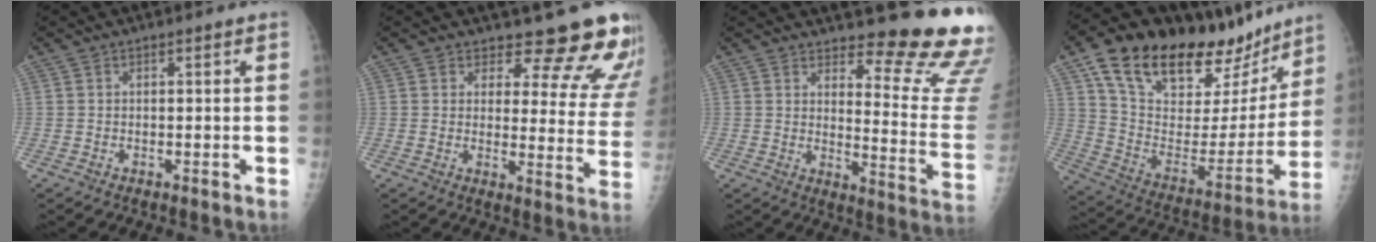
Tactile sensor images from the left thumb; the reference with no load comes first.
{"total": 14.9, "force": [13.7, 4.8, 3.4], "torque": [0.010, -0.127, 0.140]}
{"total": 16.5, "force": [14.8, 2.4, 6.9], "torque": [-0.053, -0.179, 0.173]}
{"total": 32.0, "force": [21.3, 14.3, 19.1], "torque": [-0.277, -0.045, 0.342]}